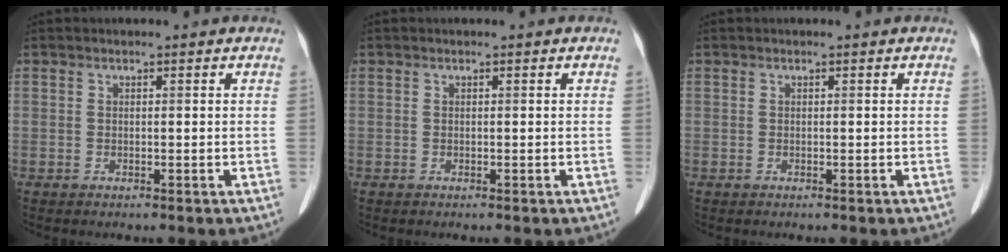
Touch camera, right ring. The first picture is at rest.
{"total": 0.0}
{"total": 0.0}